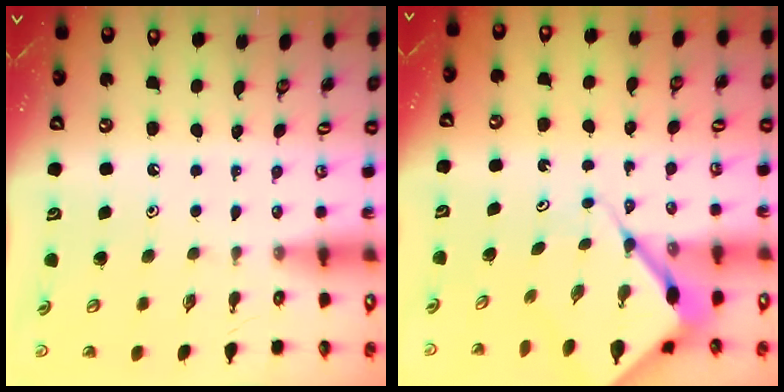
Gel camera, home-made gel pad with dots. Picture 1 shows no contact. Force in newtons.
{"total": 9.4, "press": 9.3, "slide": 0.9}